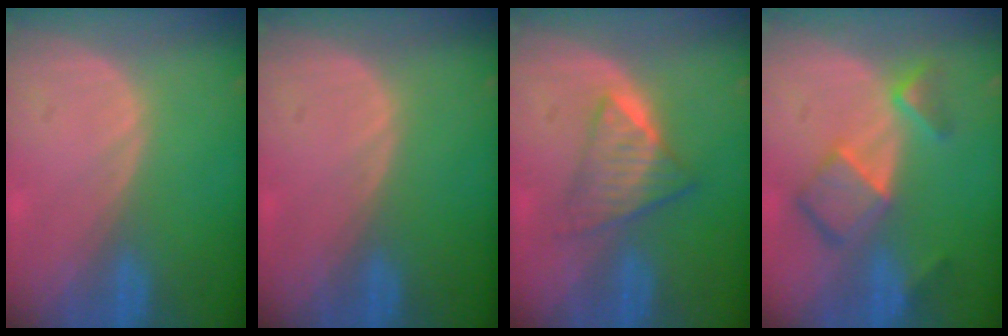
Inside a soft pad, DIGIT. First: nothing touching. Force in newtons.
{"total": 0.0}
{"total": 6.3, "press": 5.4, "slide": 3.1}
{"total": 7.4, "press": 6.4, "slide": 3.7}